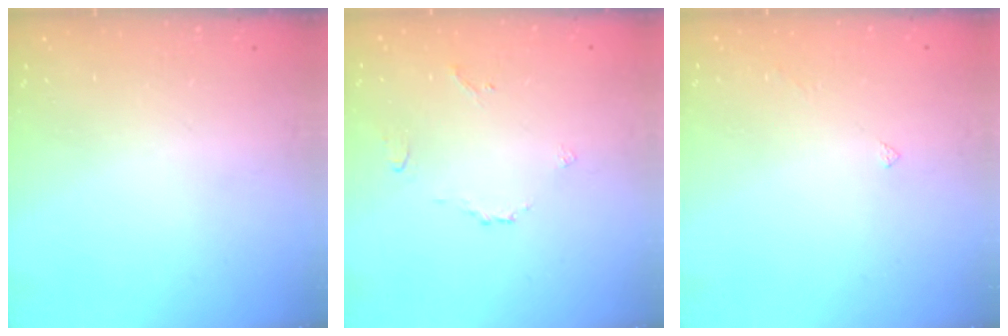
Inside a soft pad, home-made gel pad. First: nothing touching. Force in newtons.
{"total": 3.6, "press": 3.5, "slide": 0.7}
{"total": 1.5, "press": 1.4, "slide": 0.3}